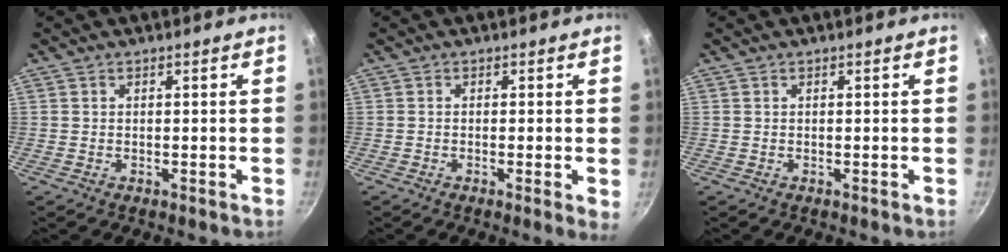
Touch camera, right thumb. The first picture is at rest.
{"total": 2.5, "force": [-0.4, 0.3, 2.4], "torque": [-0.034, -0.007, -0.010]}
{"total": 0.0}